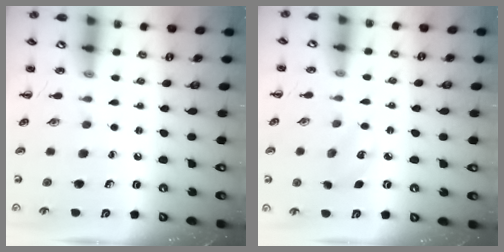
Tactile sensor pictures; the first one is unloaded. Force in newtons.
{"total": 3.6, "press": 3.5, "slide": 0.8}